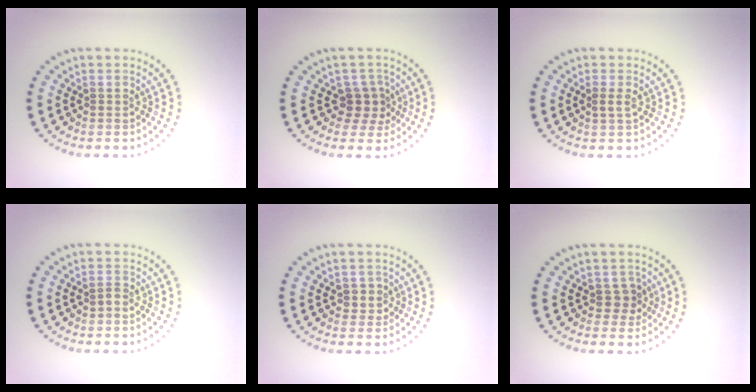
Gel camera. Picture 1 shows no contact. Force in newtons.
{"total": 2.2, "press": 1.8, "slide": 1.3}
{"total": 1.0, "press": 0.9, "slide": 0.3}
{"total": 0.9, "press": 0.6, "slide": 0.7}
{"total": 1.3, "press": 1.2, "slide": 0.6}
{"total": 1.5, "press": 1.3, "slide": 0.9}